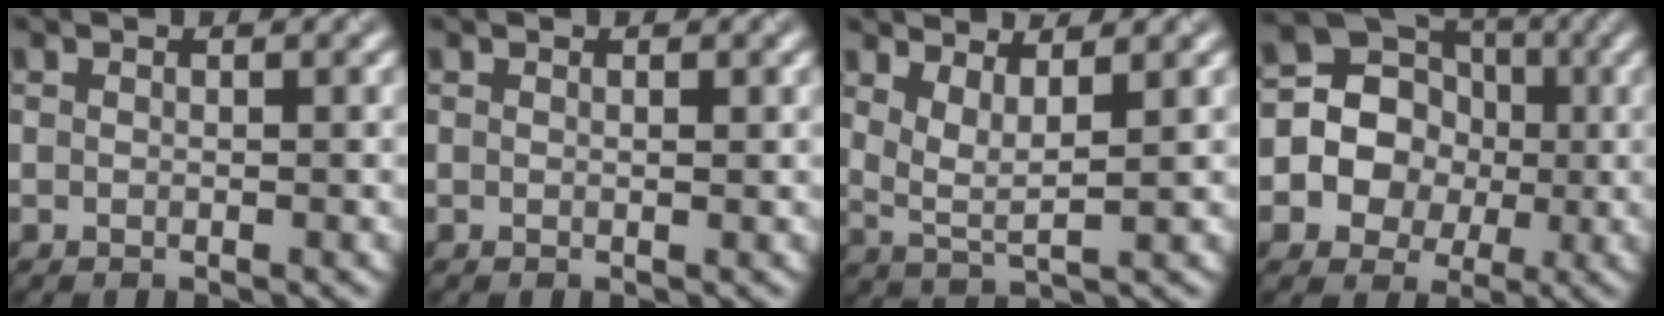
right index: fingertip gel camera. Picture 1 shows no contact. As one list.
[{"total": 0.5, "force": [0.2, 0.2, 0.4], "torque": [0.001, 0.001, 0.003]}, {"total": 2.1, "force": [1.4, 0.4, 1.6], "torque": [-0.034, -0.003, 0.037]}, {"total": 11.0, "force": [-0.9, 10.4, 3.4], "torque": [-0.087, 0.048, -0.035]}]